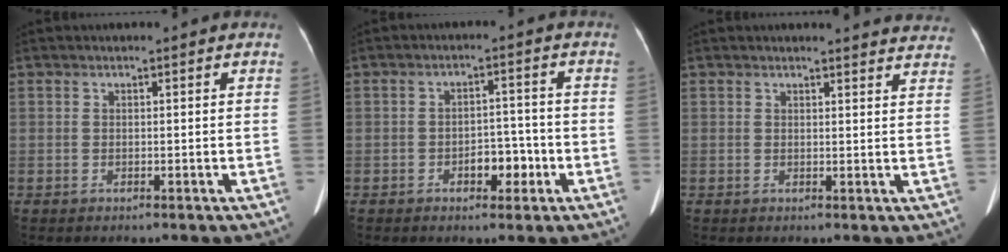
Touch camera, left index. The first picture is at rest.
{"total": 4.3, "force": [-2.0, 2.4, 3.0], "torque": [-0.040, 0.012, -0.026]}
{"total": 10.2, "force": [10.0, 1.4, 1.6], "torque": [0.010, -0.032, 0.079]}